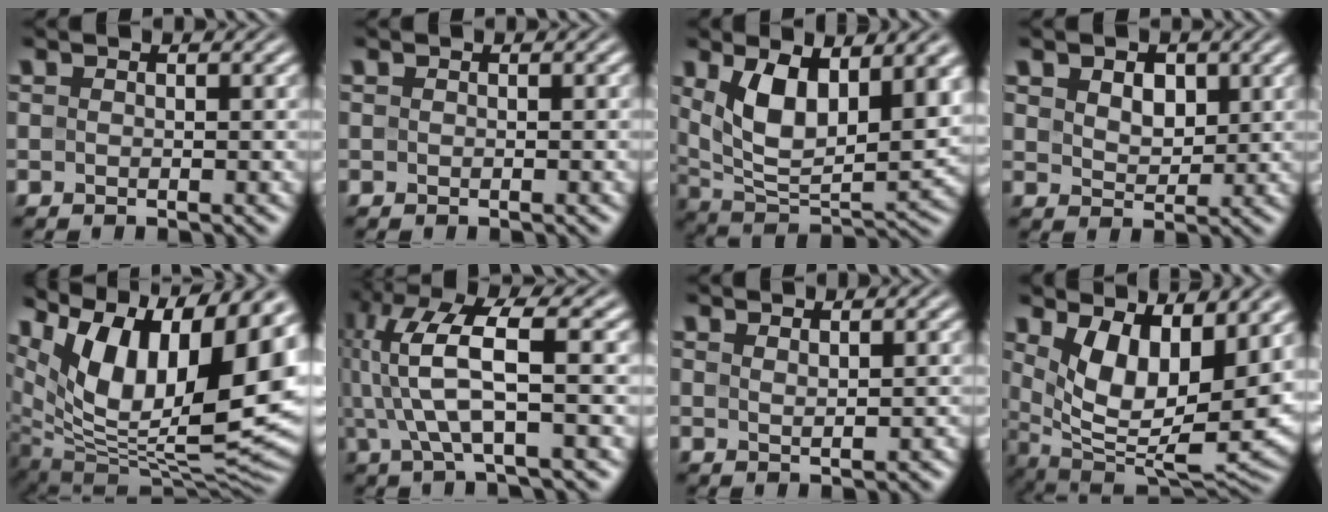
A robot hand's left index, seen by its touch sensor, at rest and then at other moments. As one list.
[{"total": 0.0}, {"total": 9.9, "force": [2.6, 4.8, 8.3], "torque": [-0.156, -0.013, 0.048]}, {"total": 3.4, "force": [1.5, 2.3, 2.1], "torque": [-0.036, 0.008, 0.015]}, {"total": 17.2, "force": [8.3, 7.7, 13.0], "torque": [-0.221, 0.038, 0.137]}, {"total": 7.8, "force": [0.9, 2.0, 7.5], "torque": [-0.167, 0.013, 0.019]}, {"total": 1.0, "force": [0.8, 0.2, 0.6], "torque": [-0.012, -0.001, 0.016]}, {"total": 10.2, "force": [2.9, 5.1, 8.4], "torque": [-0.151, -0.031, 0.057]}]